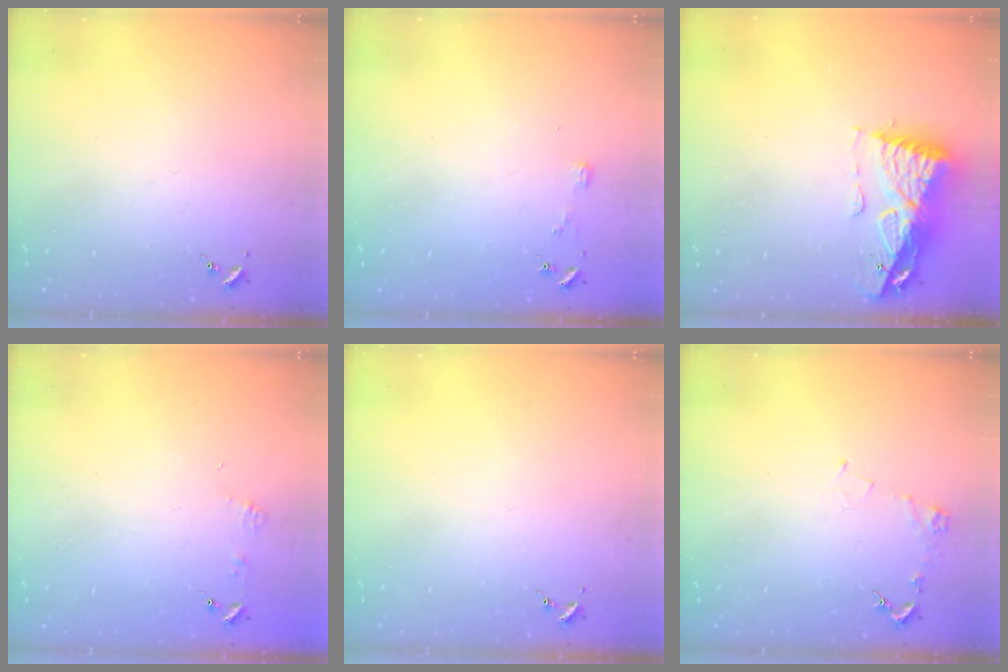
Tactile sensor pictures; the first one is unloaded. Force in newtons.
{"total": 2.8, "press": 2.8, "slide": 0.2}
{"total": 10.1, "press": 10.0, "slide": 1.1}
{"total": 4.5, "press": 4.4, "slide": 0.5}
{"total": 0.0}
{"total": 4.6, "press": 4.6, "slide": 0.6}